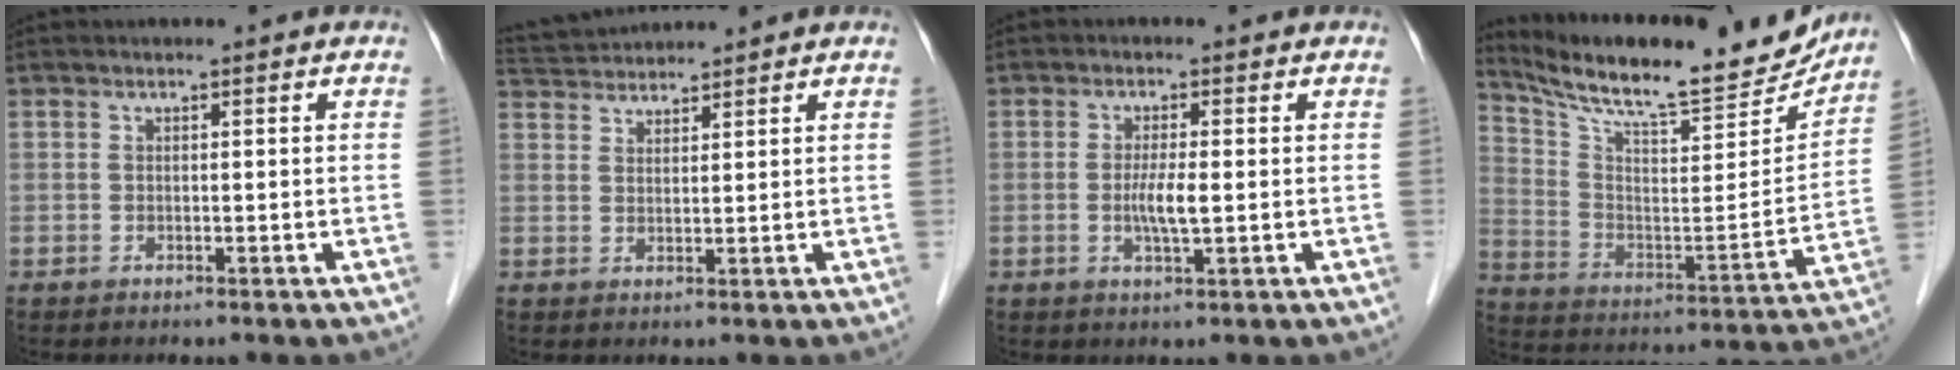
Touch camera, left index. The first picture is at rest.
{"total": 5.6, "force": [5.5, 0.5, 0.9], "torque": [-0.023, 0.032, 0.098]}
{"total": 3.5, "force": [-0.7, 0.2, 3.5], "torque": [-0.071, -0.010, -0.013]}
{"total": 22.4, "force": [20.1, 3.5, 9.2], "torque": [-0.160, -0.035, 0.300]}